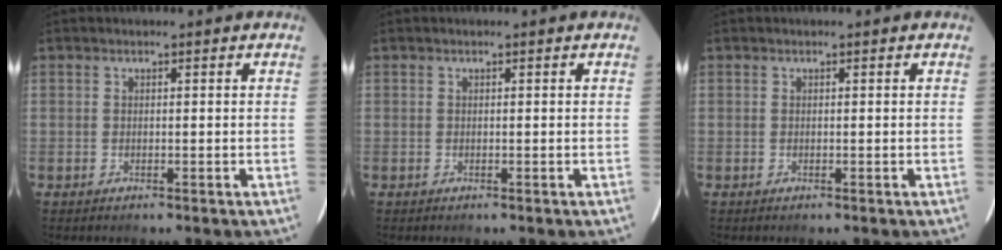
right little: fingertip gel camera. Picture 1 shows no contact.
{"total": 0.0}
{"total": 0.0}